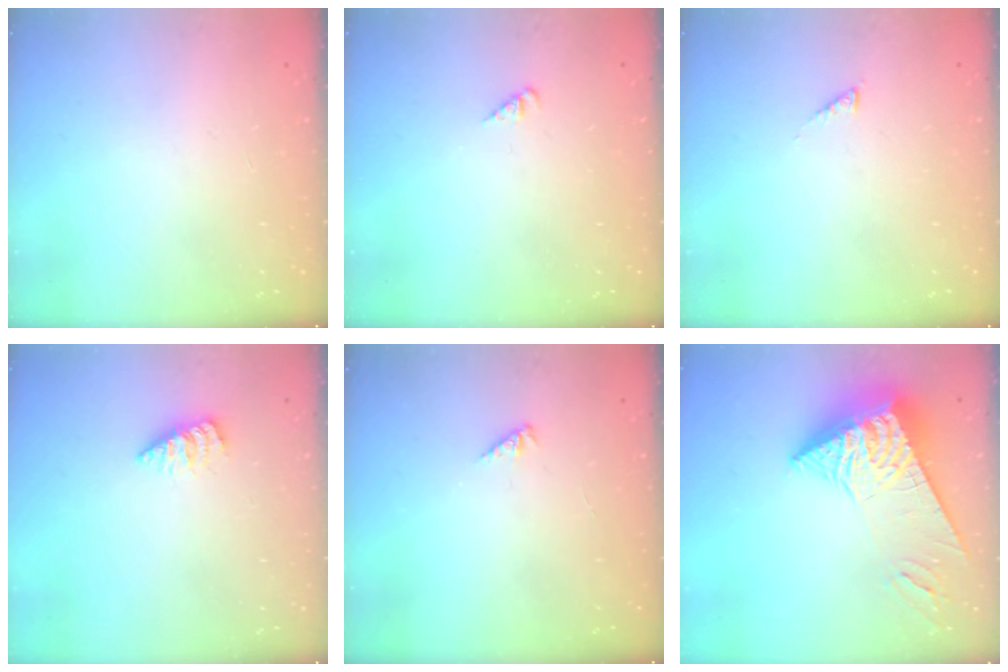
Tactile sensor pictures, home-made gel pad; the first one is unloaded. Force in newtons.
{"total": 1.3, "press": 1.3, "slide": 0.3}
{"total": 0.9, "press": 0.9, "slide": 0.3}
{"total": 2.8, "press": 2.7, "slide": 0.3}
{"total": 0.0}
{"total": 12.9, "press": 12.8, "slide": 1.3}